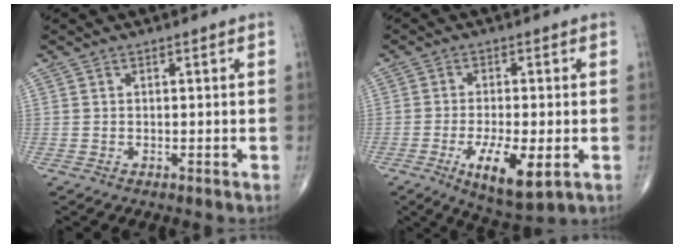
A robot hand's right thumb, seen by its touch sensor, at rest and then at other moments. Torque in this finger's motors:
{"motor_torque": [1.23, 0.96, 0.42, -0.59, 0.29]}